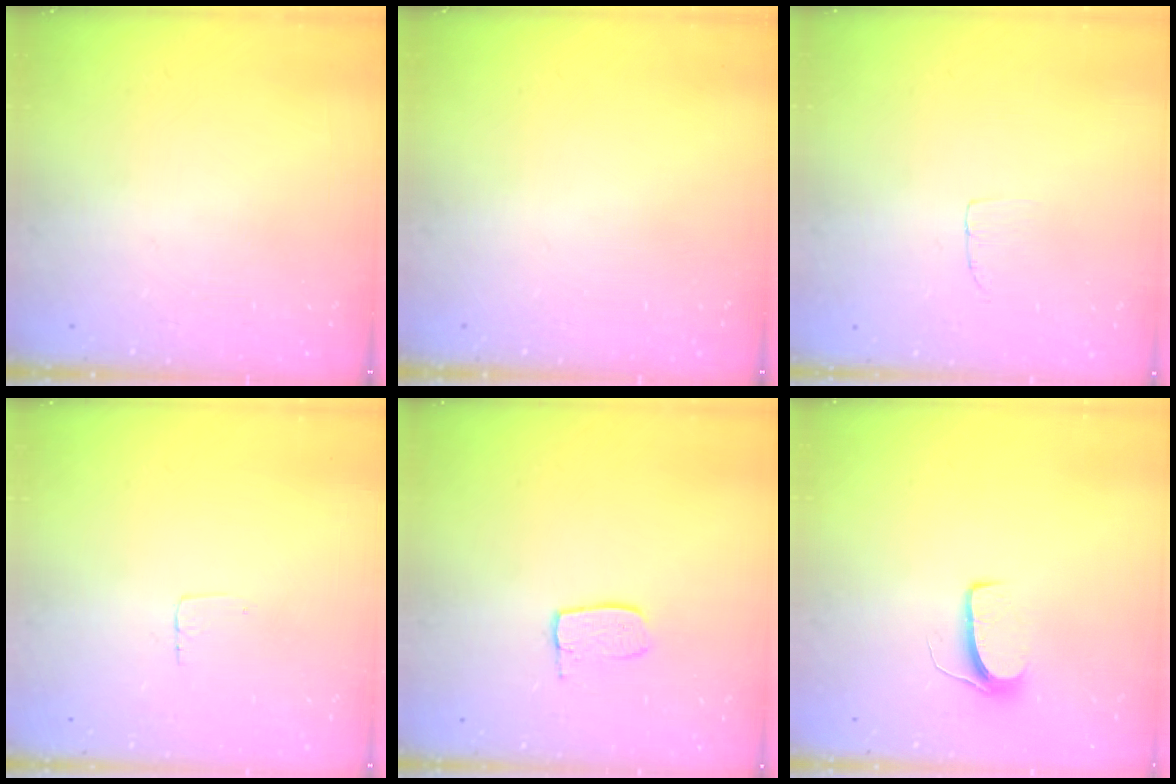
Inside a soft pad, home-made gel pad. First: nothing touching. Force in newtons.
{"total": 0.0}
{"total": 2.7, "press": 2.7, "slide": 0.2}
{"total": 2.9, "press": 2.9, "slide": 0.2}
{"total": 6.3, "press": 6.3, "slide": 0.4}
{"total": 6.8, "press": 6.7, "slide": 0.5}